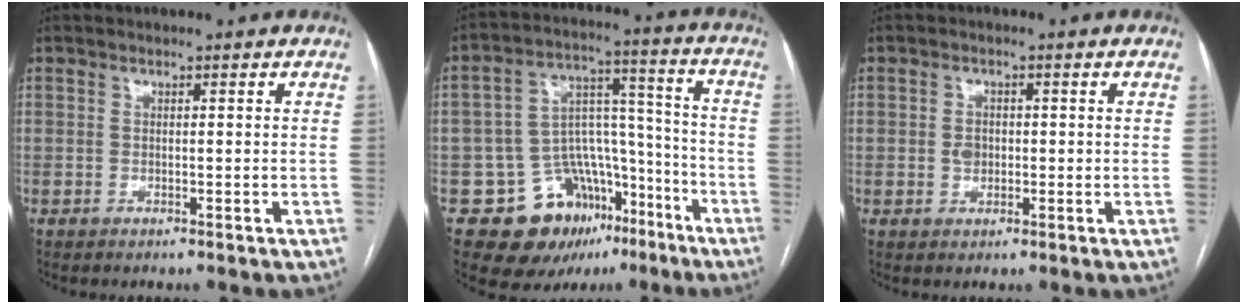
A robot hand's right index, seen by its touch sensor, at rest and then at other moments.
{"total": 15.5, "force": [-8.7, 10.9, 6.7], "torque": [-0.084, 0.075, -0.122]}
{"total": 2.3, "force": [0.0, 1.9, 1.3], "torque": [-0.022, 0.005, 0.002]}